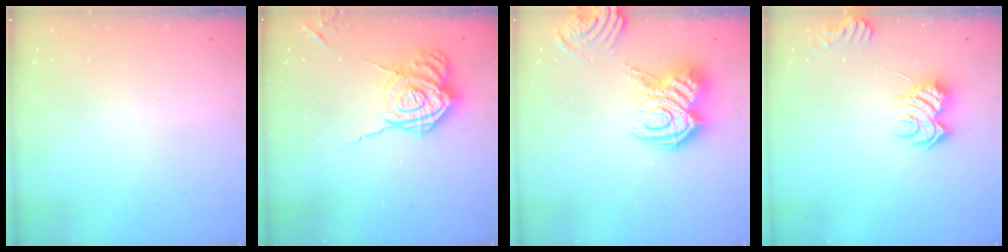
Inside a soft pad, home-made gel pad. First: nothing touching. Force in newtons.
{"total": 12.6, "press": 12.5, "slide": 1.2}
{"total": 15.6, "press": 15.6, "slide": 0.6}
{"total": 8.5, "press": 8.5, "slide": 0.8}